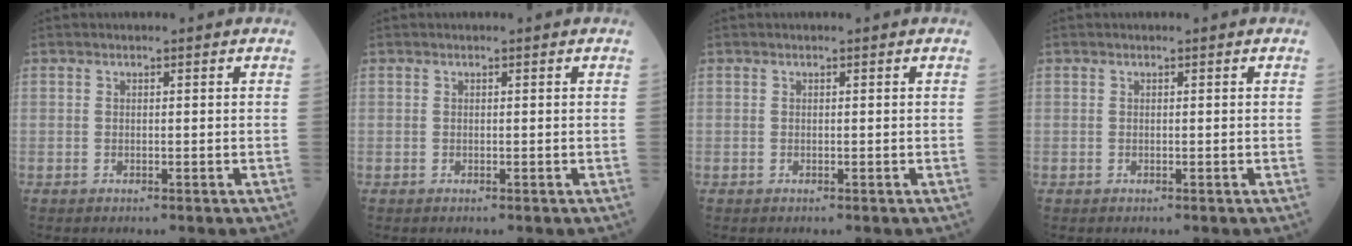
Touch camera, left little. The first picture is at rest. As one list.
[{"total": 0.0}, {"total": 0.0}, {"total": 0.0}]